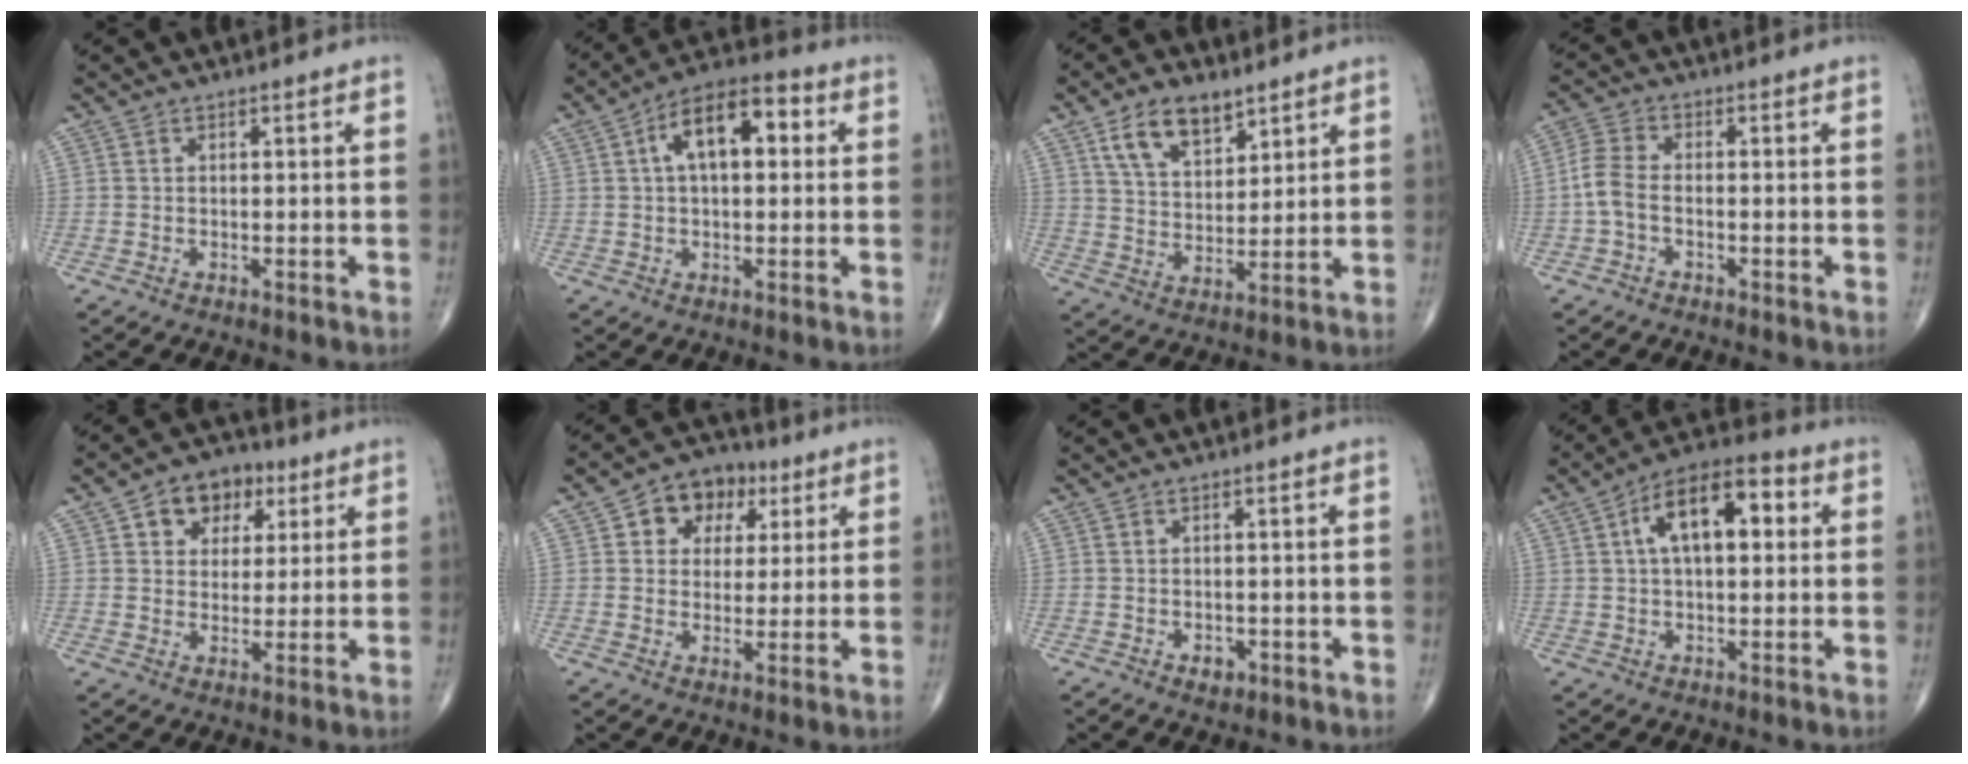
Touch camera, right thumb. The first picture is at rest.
{"total": 11.7, "force": [2.5, 6.0, 9.7], "torque": [-0.148, 0.029, 0.031]}
{"total": 10.3, "force": [6.2, 5.5, 6.2], "torque": [-0.090, -0.030, 0.119]}
{"total": 6.0, "force": [-1.4, 3.4, 4.7], "torque": [-0.109, 0.021, -0.037]}
{"total": 9.5, "force": [4.0, 7.0, 4.9], "torque": [-0.032, -0.003, 0.058]}
{"total": 9.7, "force": [3.6, 7.5, 5.0], "torque": [-0.030, 0.001, 0.051]}
{"total": 1.9, "force": [-0.8, 1.3, 1.1], "torque": [-0.007, 0.002, -0.007]}
{"total": 13.0, "force": [2.9, 6.6, 10.9], "torque": [-0.169, 0.029, 0.037]}